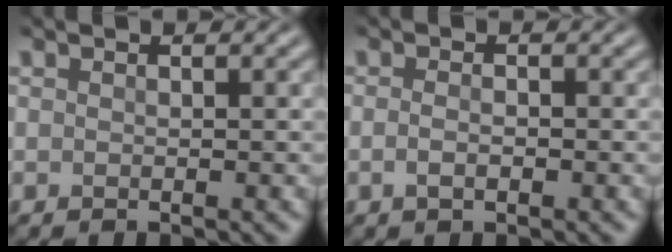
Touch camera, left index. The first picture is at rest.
{"total": 1.2, "force": [-0.4, 0.5, 1.0], "torque": [-0.022, -0.001, -0.011]}